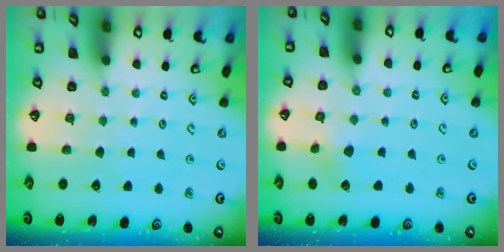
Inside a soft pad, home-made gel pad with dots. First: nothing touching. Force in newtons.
{"total": 3.3, "press": 3.3, "slide": 0.4}